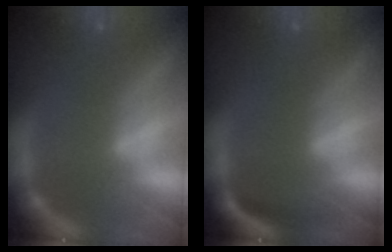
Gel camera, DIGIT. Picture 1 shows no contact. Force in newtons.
{"total": 2.5}